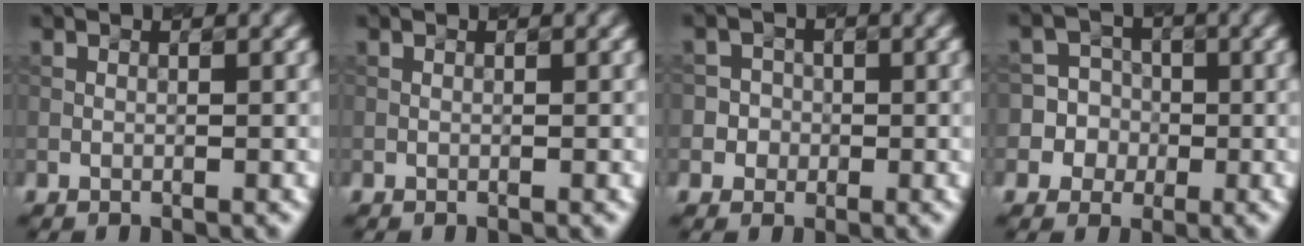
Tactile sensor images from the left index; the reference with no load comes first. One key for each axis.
{"total": 0.0}
{"total": 2.9, "fx": -0.5, "fy": 2.9, "fz": 0.4, "tx": 0.022, "ty": 0.018, "tz": -0.021}
{"total": 7.2, "fx": -0.8, "fy": 7.1, "fz": 0.9, "tx": -0.021, "ty": 0.023, "tz": -0.023}